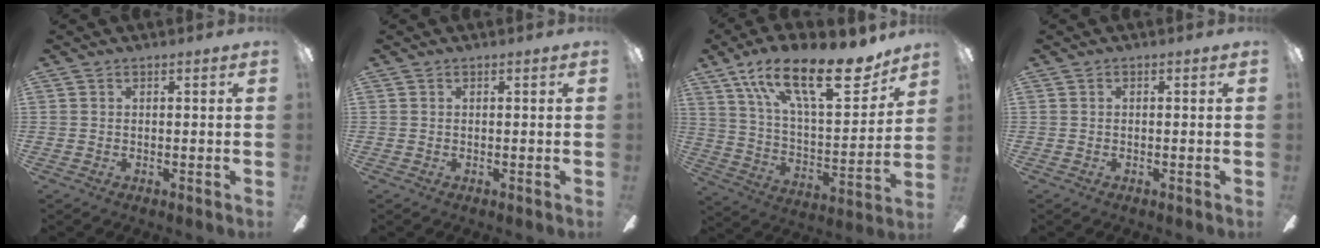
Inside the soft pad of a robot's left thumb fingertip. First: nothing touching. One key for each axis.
{"total": 0.0}
{"total": 24.8, "fx": 16.2, "fy": 9.4, "fz": 16.3, "tx": -0.255, "ty": -0.093, "tz": 0.272}
{"total": 0.0}